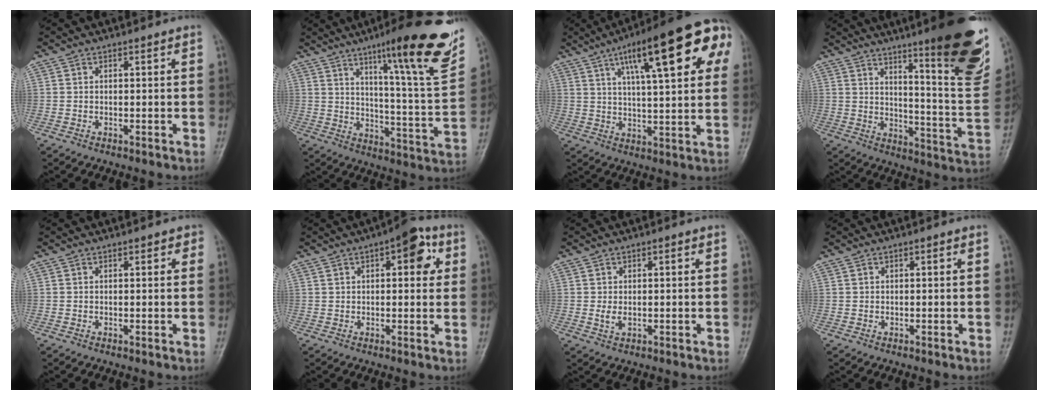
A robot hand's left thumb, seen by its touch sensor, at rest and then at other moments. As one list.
[{"total": 23.0, "force": [13.5, 3.1, 18.3], "torque": [-0.227, -0.059, 0.198]}, {"total": 22.1, "force": [9.1, 5.9, 19.3], "torque": [-0.258, 0.007, 0.126]}, {"total": 23.4, "force": [13.6, 3.8, 18.6], "torque": [-0.223, -0.076, 0.193]}, {"total": 1.6, "force": [0.5, 0.9, 1.2], "torque": [-0.006, 0.002, 0.004]}, {"total": 7.5, "force": [2.7, 3.6, 5.9], "torque": [-0.047, 0.007, 0.027]}, {"total": 2.1, "force": [-0.2, 1.4, 1.6], "torque": [-0.032, 0.002, -0.002]}, {"total": 0.0}]